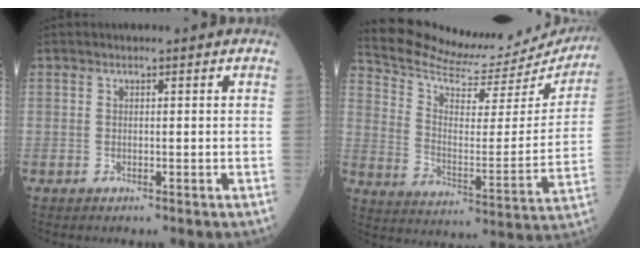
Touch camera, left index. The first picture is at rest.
{"total": 23.8, "force": [22.8, 4.3, 5.2], "torque": [-0.093, -0.063, 0.311]}